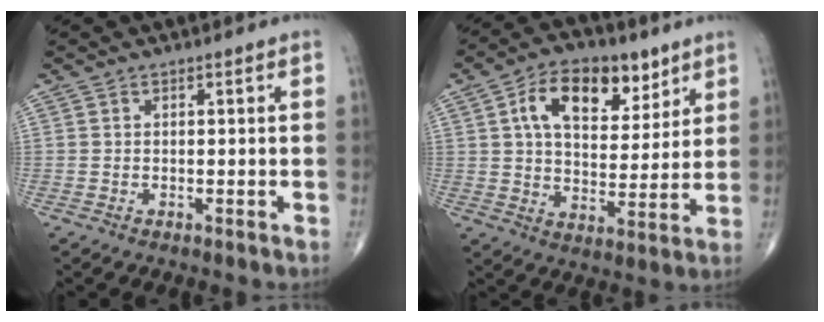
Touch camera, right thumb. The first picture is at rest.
{"total": 15.2, "force": [6.9, 8.9, 10.3], "torque": [-0.128, -0.016, 0.117]}